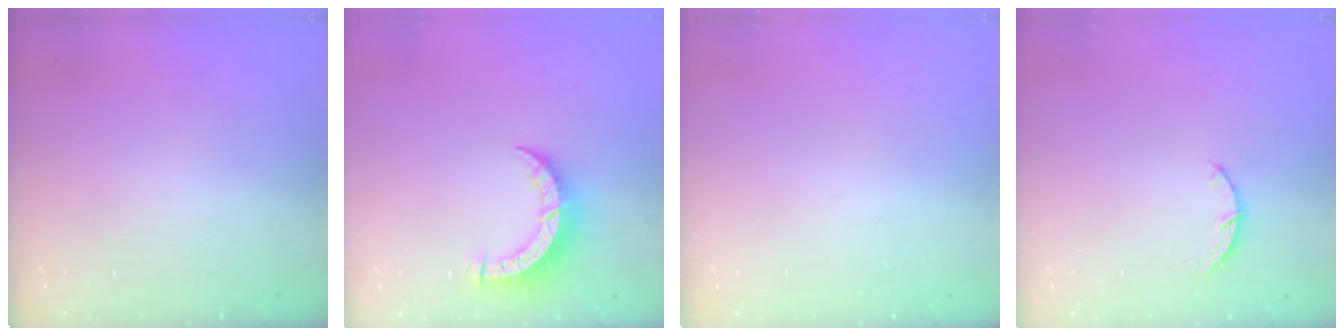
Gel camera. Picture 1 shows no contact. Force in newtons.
{"total": 6.3, "press": 6.3, "slide": 0.6}
{"total": 0.0}
{"total": 3.0, "press": 3.0, "slide": 0.5}